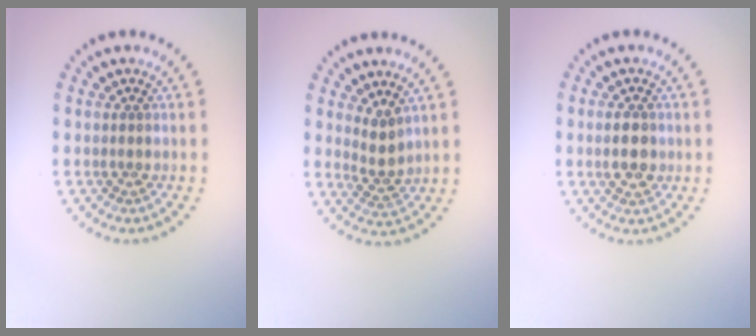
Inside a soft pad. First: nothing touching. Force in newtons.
{"total": 2.1, "press": 1.5, "slide": 1.4}
{"total": 2.6, "press": 2.6, "slide": 0.2}